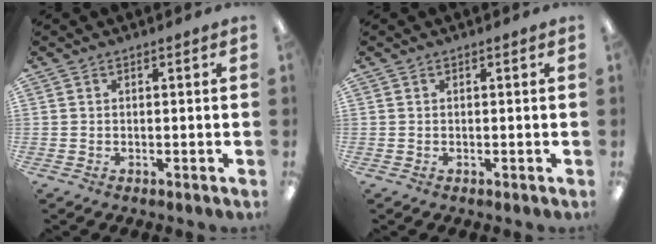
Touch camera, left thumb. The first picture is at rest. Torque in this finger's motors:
{"motor_torque": [-0.07, -0.06, -0.10, 0.02, 0.00]}